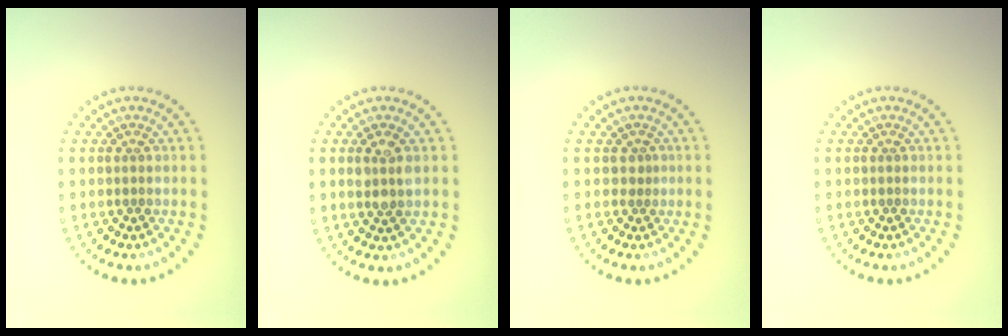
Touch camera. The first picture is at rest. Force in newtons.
{"total": 2.2, "press": 2.1, "slide": 0.7}
{"total": 0.6, "press": 0.4, "slide": 0.5}
{"total": 0.0}